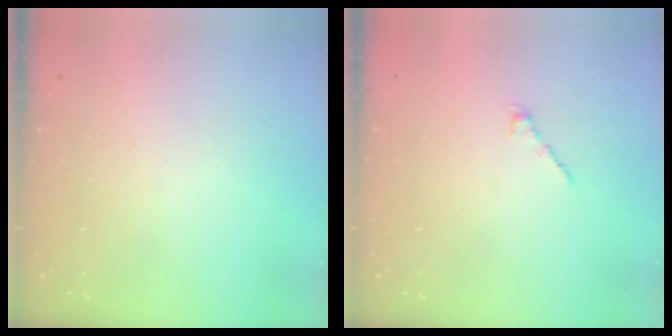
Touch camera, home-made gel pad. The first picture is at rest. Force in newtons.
{"total": 2.5, "press": 2.4, "slide": 0.7}